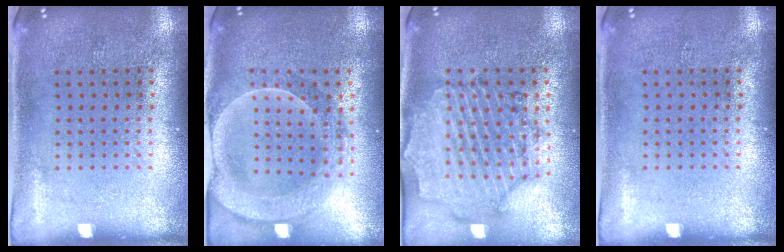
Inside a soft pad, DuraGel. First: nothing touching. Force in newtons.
{"total": 2.3, "press": 2.1, "slide": 0.9}
{"total": 1.6, "press": 1.6, "slide": 0.4}
{"total": 0.0}